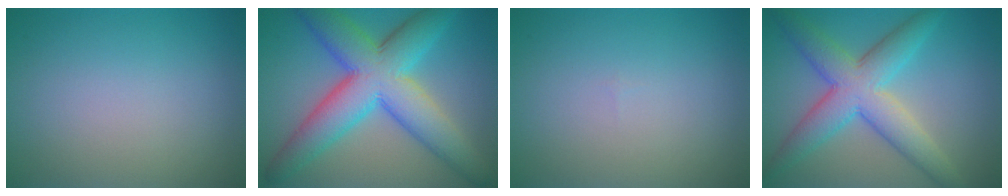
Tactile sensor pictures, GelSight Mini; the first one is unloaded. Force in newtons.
{"total": 10.6, "press": 10.6, "slide": 0.2}
{"total": 0.0}
{"total": 7.2, "press": 7.2, "slide": 0.1}